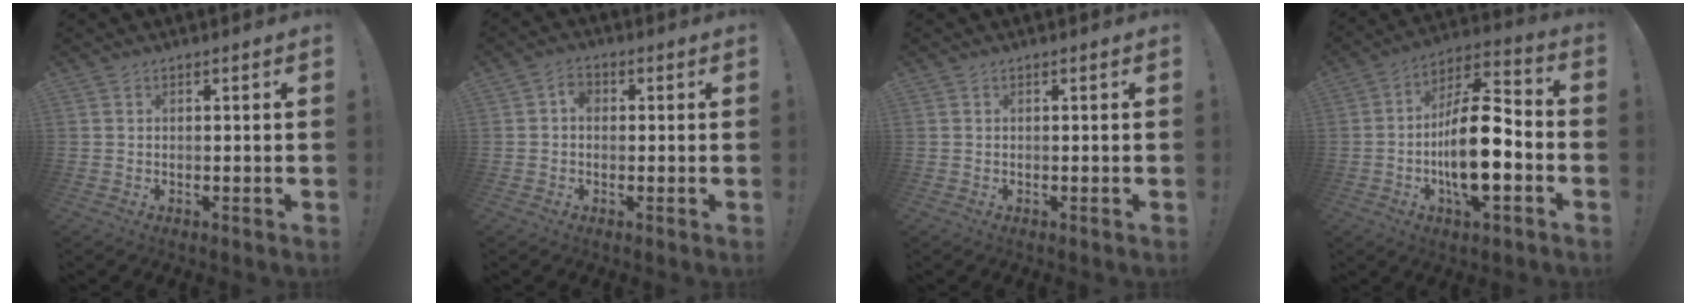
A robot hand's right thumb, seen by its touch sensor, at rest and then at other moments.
{"total": 3.4, "force": [-0.1, 2.4, 2.3], "torque": [-0.033, 0.005, -0.002]}
{"total": 0.0}
{"total": 18.3, "force": [-4.1, 6.8, 16.5], "torque": [-0.293, 0.016, -0.068]}